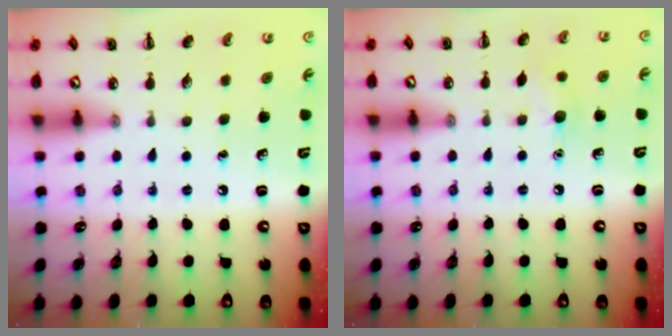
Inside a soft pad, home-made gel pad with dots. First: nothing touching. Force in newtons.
{"total": 6.5, "press": 6.3, "slide": 1.8}